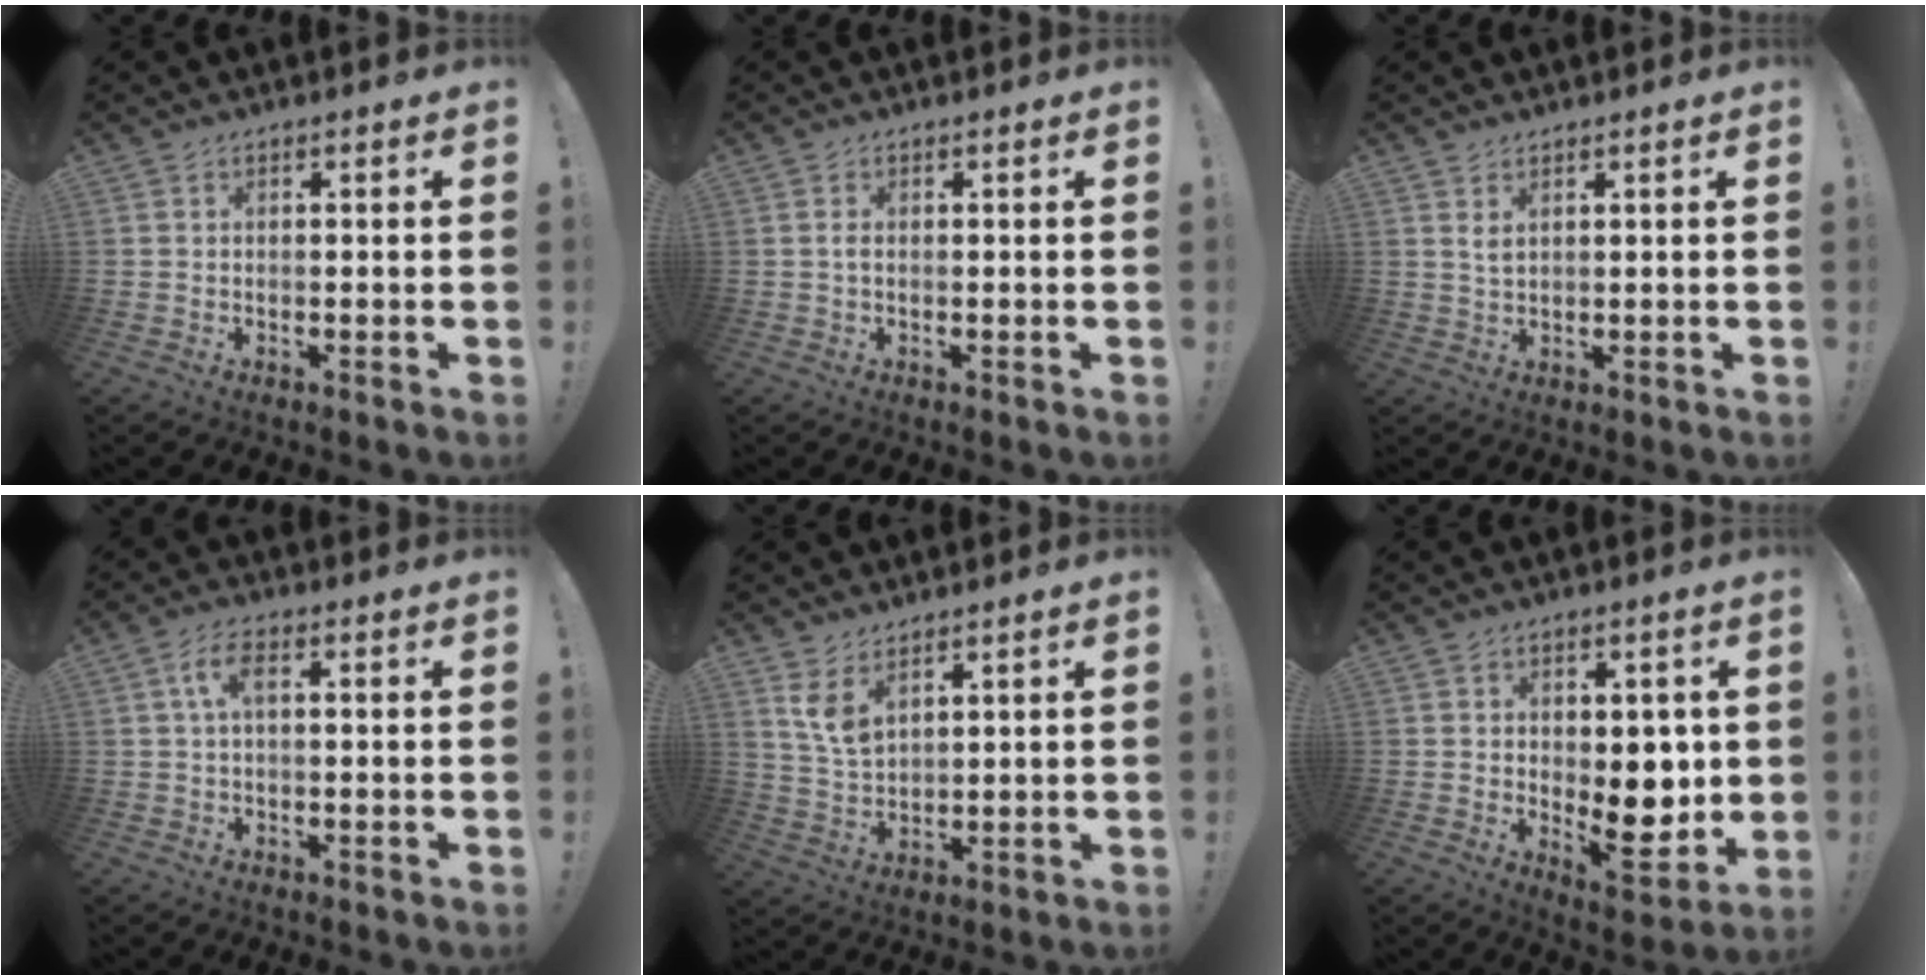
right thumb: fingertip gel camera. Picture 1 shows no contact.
{"total": 0.9, "force": [-0.1, 0.4, 0.8], "torque": [-0.022, 0.005, -0.001]}
{"total": 2.5, "force": [1.4, 0.9, 1.8], "torque": [-0.028, -0.005, 0.023]}
{"total": 5.3, "force": [1.2, 1.9, 4.8], "torque": [-0.099, 0.009, 0.019]}
{"total": 6.6, "force": [4.5, 2.8, 3.9], "torque": [-0.068, -0.027, 0.083]}
{"total": 10.7, "force": [-0.8, 6.8, 8.2], "torque": [-0.078, -0.009, -0.007]}